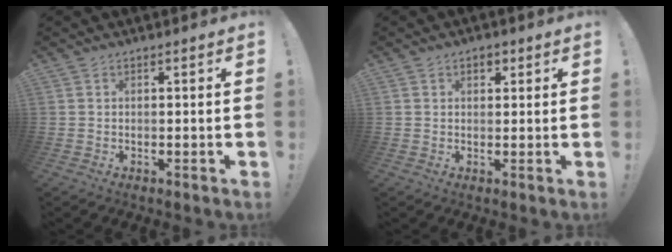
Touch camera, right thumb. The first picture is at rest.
{"total": 2.6, "force": [1.1, 1.8, 1.6], "torque": [-0.018, 0.000, 0.016]}